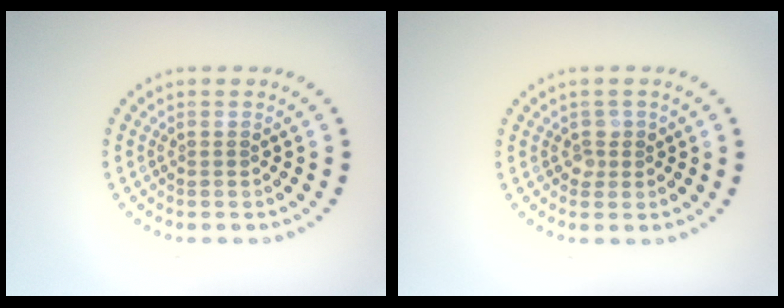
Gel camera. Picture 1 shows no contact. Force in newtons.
{"total": 1.2, "press": 1.1, "slide": 0.4}